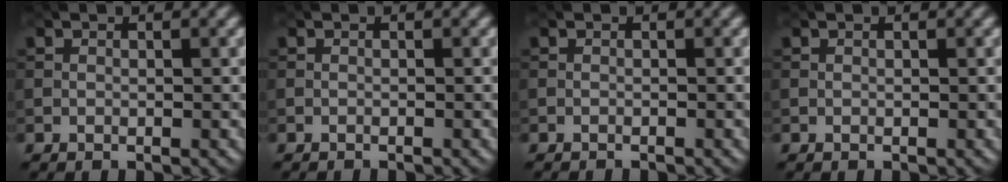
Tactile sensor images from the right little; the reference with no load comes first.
{"total": 0.7, "force": [-0.7, -0.2, 0.0], "torque": [0.000, -0.008, -0.014]}
{"total": 1.0, "force": [-1.0, -0.2, 0.1], "torque": [-0.001, -0.010, -0.019]}
{"total": 0.0}